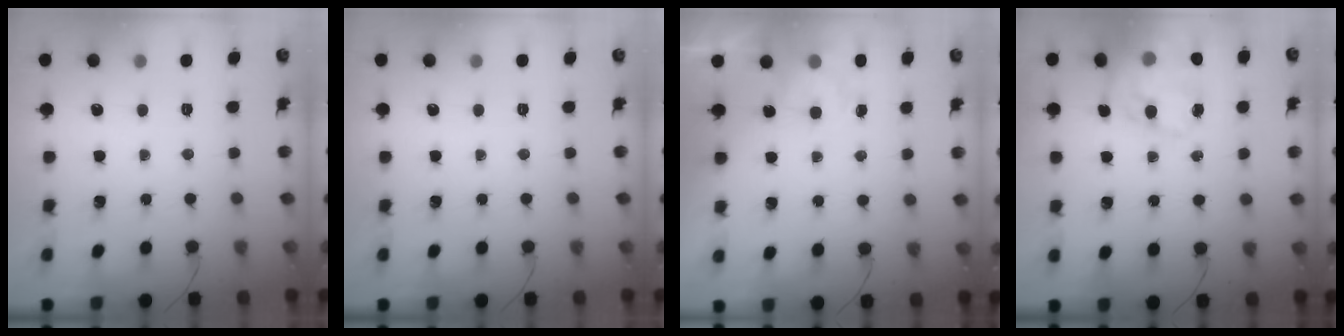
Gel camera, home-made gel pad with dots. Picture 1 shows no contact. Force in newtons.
{"total": 0.0}
{"total": 2.4, "press": 1.9, "slide": 1.4}
{"total": 17.3, "press": 16.8, "slide": 4.3}